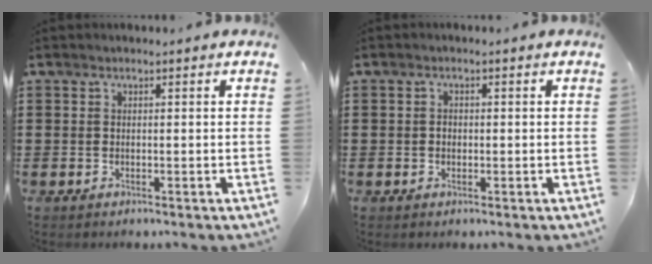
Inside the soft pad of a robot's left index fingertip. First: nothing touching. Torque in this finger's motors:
{"motor_torque": [0.42, 0.47, 0.11, 0.03]}